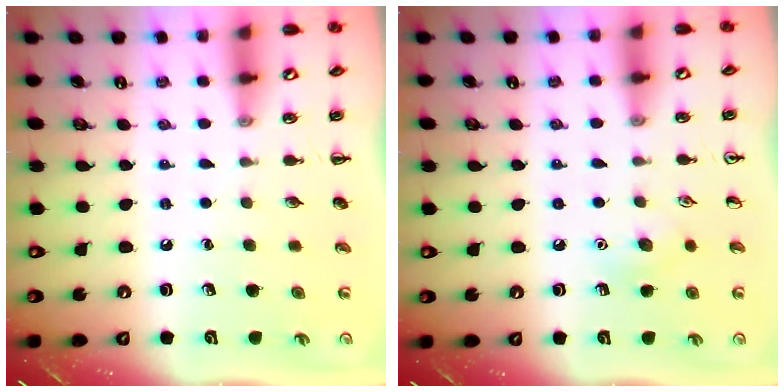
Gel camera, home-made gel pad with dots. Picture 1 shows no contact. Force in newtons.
{"total": 6.8, "press": 6.6, "slide": 1.6}